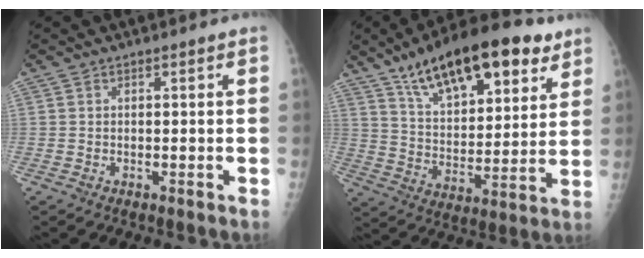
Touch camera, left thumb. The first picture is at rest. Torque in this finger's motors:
{"motor_torque": [0.43, 0.45, 1.47, -1.31, 0.16]}